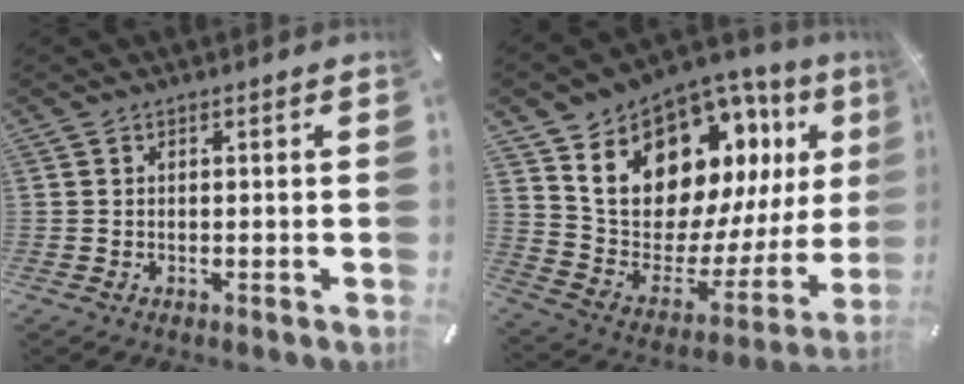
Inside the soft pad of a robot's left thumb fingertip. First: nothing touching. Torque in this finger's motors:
{"motor_torque": [2.92, 2.09, 1.76, -1.01, 0.67]}